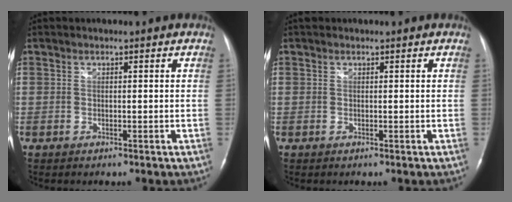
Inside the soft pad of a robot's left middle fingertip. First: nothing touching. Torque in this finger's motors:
{"motor_torque": [0.14, -0.07, -0.03, 0.01]}